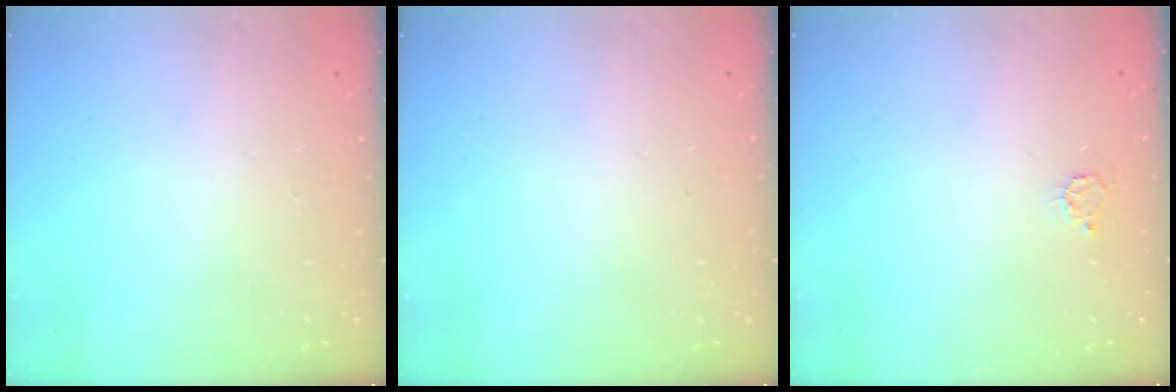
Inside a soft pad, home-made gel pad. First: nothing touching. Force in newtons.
{"total": 0.0}
{"total": 3.5, "press": 3.5, "slide": 0.3}